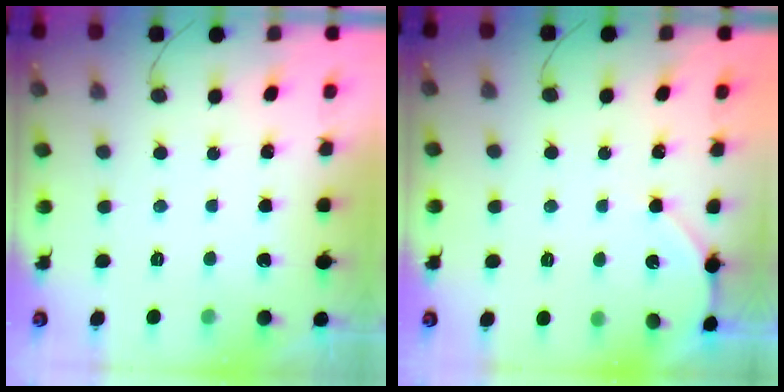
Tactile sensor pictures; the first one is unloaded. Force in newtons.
{"total": 3.5, "press": 3.4, "slide": 0.4}